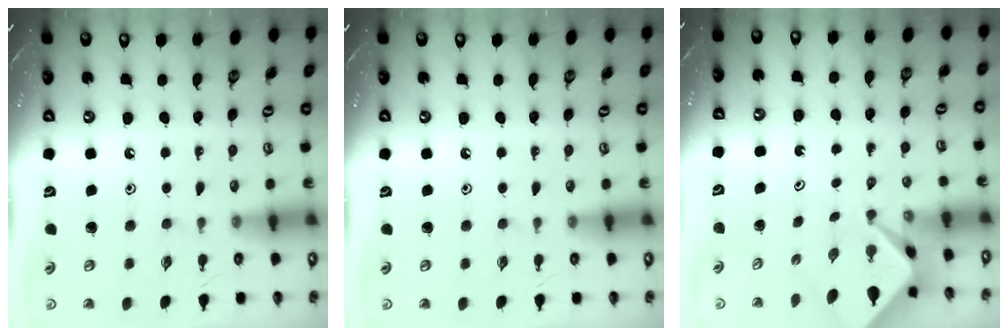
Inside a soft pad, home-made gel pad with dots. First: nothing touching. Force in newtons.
{"total": 0.0}
{"total": 1.6, "press": 1.6, "slide": 0.3}